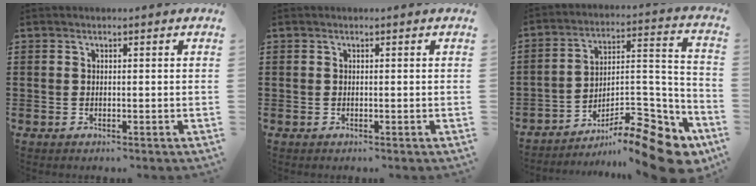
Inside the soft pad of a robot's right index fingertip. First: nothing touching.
{"total": 0.0}
{"total": 13.5, "force": [-10.0, 3.6, 8.4], "torque": [-0.108, 0.033, -0.178]}